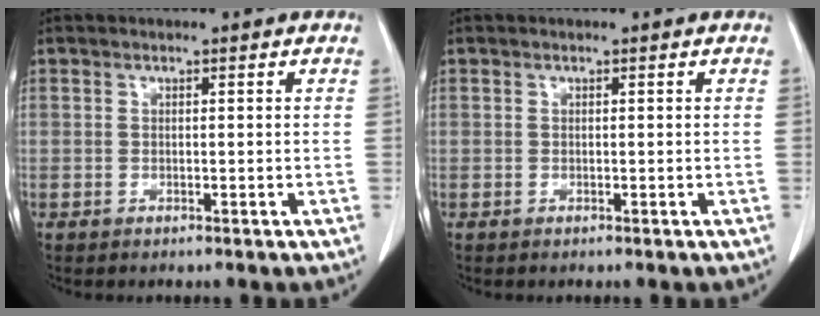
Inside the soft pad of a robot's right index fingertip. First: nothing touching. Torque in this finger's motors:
{"motor_torque": [0.00, 0.00, 0.02, 0.00]}